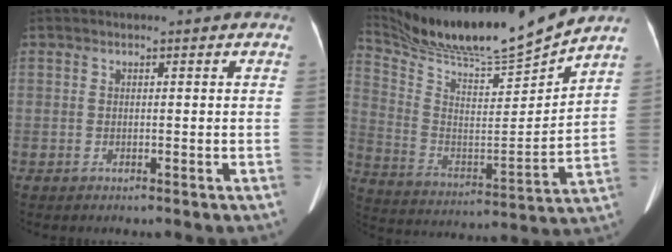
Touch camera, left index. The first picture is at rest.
{"total": 18.5, "force": [17.4, -1.4, 6.2], "torque": [-0.133, -0.046, 0.296]}